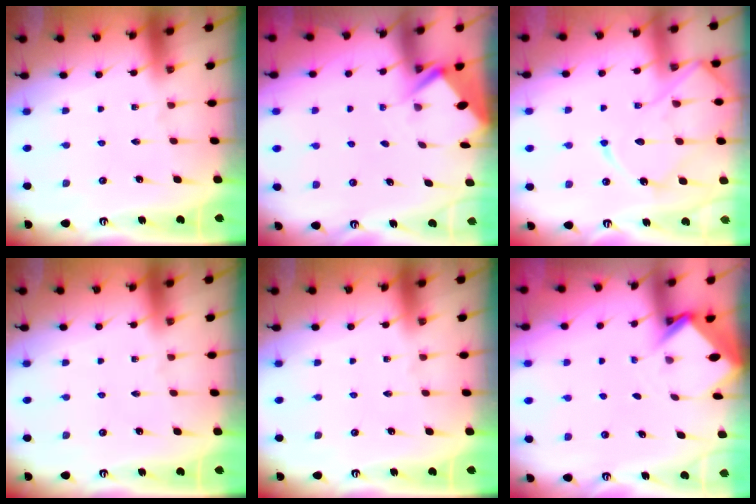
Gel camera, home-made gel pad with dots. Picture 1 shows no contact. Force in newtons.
{"total": 2.8, "press": 2.8, "slide": 0.3}
{"total": 13.7, "press": 13.6, "slide": 1.3}
{"total": 0.0}
{"total": 0.0}
{"total": 3.1, "press": 3.1, "slide": 0.2}